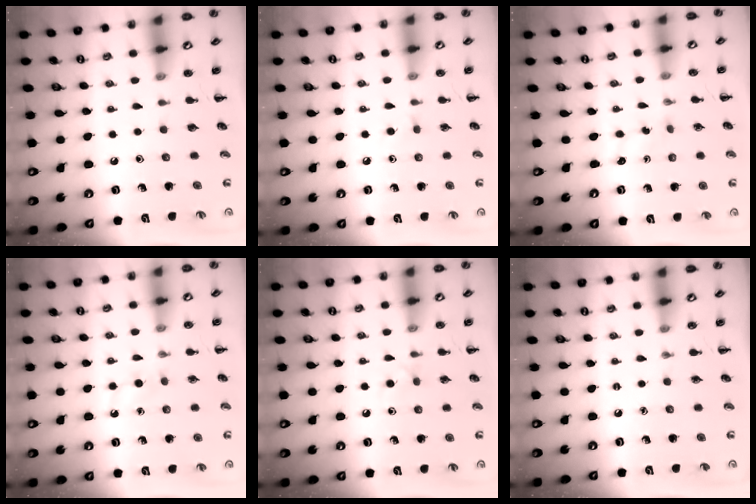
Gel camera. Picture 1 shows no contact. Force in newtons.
{"total": 1.7, "press": 1.5, "slide": 0.9}
{"total": 1.7, "press": 1.5, "slide": 0.6}
{"total": 3.1, "press": 2.9, "slide": 1.3}
{"total": 3.7, "press": 3.5, "slide": 1.4}
{"total": 0.0}